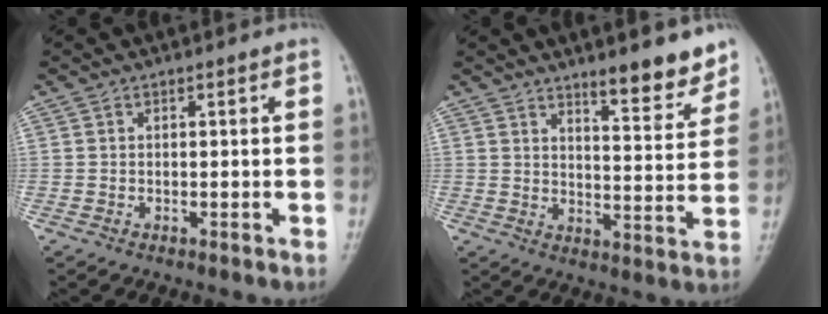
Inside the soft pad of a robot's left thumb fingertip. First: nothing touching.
{"total": 8.8, "force": [6.7, 2.1, 5.4], "torque": [-0.052, -0.051, 0.099]}